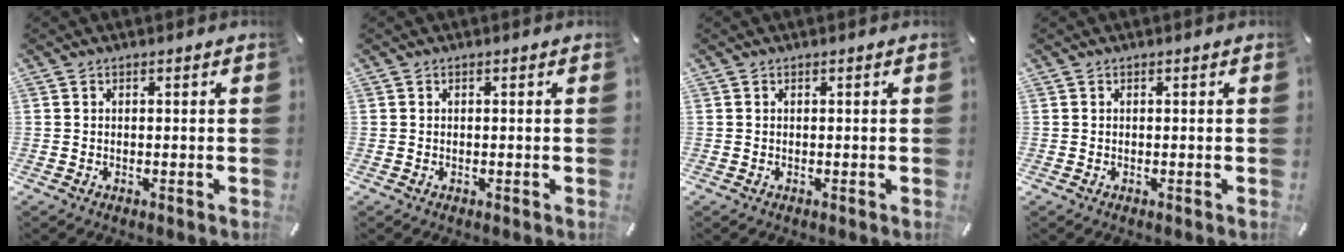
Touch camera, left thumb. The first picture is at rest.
{"total": 0.0}
{"total": 0.0}
{"total": 0.0}